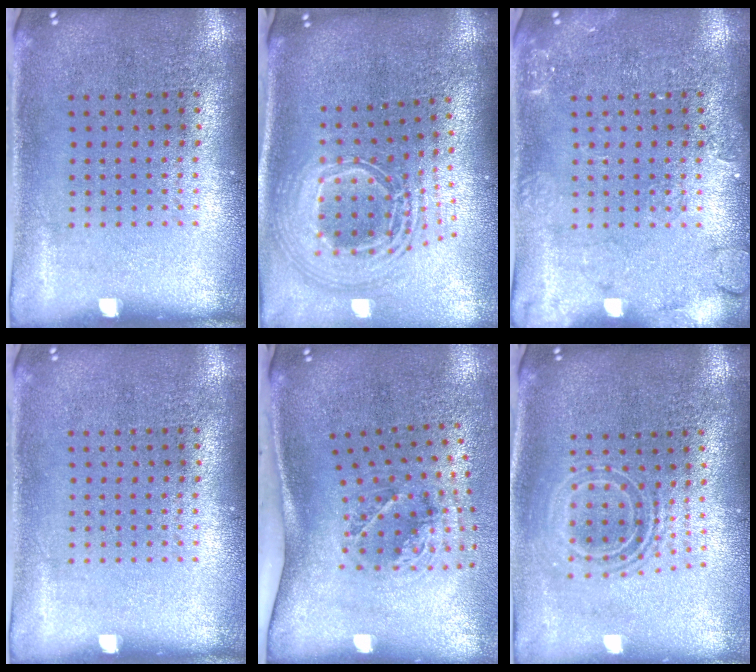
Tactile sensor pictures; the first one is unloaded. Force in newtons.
{"total": 2.6, "press": 1.8, "slide": 1.8}
{"total": 2.2, "press": 2.2, "slide": 0.4}
{"total": 0.0}
{"total": 1.9, "press": 1.2, "slide": 1.4}
{"total": 1.7, "press": 1.3, "slide": 1.0}